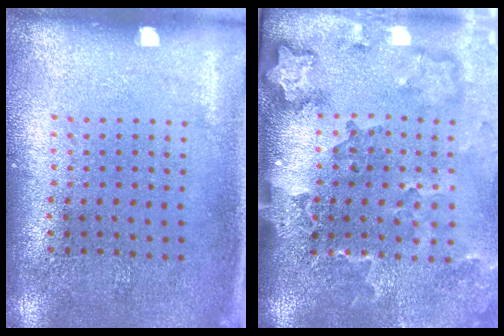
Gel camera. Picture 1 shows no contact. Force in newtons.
{"total": 3.5, "press": 2.4, "slide": 2.5}